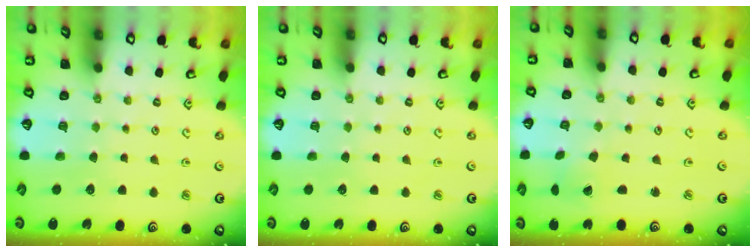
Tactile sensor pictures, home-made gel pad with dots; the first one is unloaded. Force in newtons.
{"total": 0.0}
{"total": 1.2, "press": 1.2, "slide": 0.1}